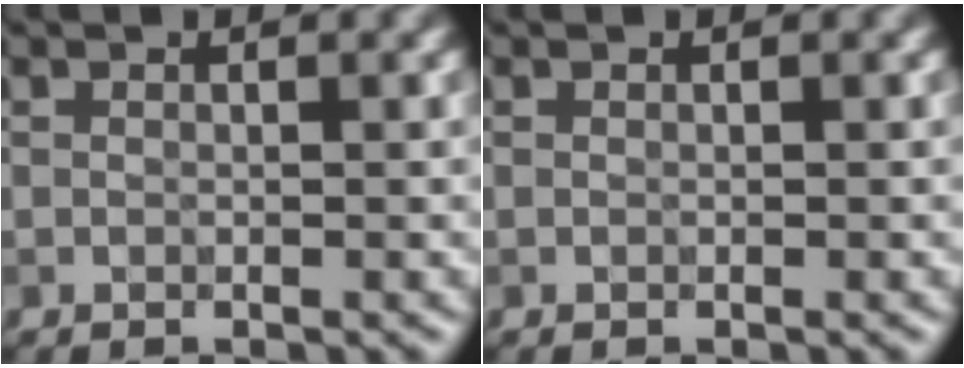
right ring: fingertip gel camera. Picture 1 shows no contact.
{"total": 0.0}